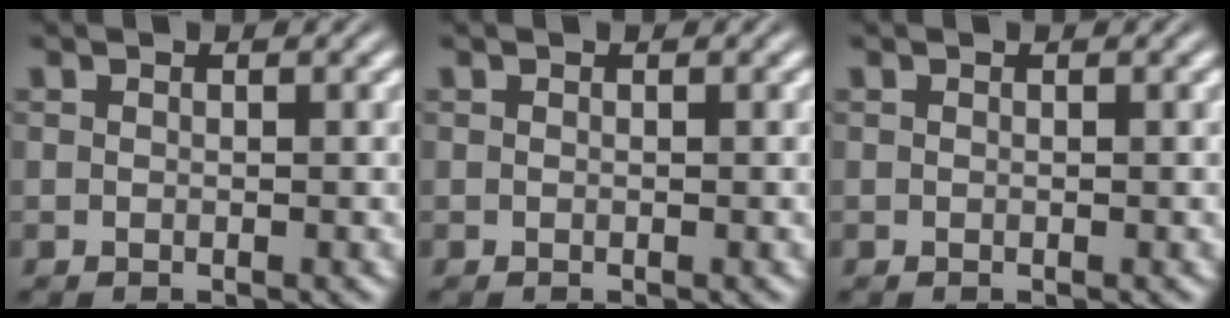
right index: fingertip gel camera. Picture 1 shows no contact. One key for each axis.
{"total": 0.0}
{"total": 0.0}